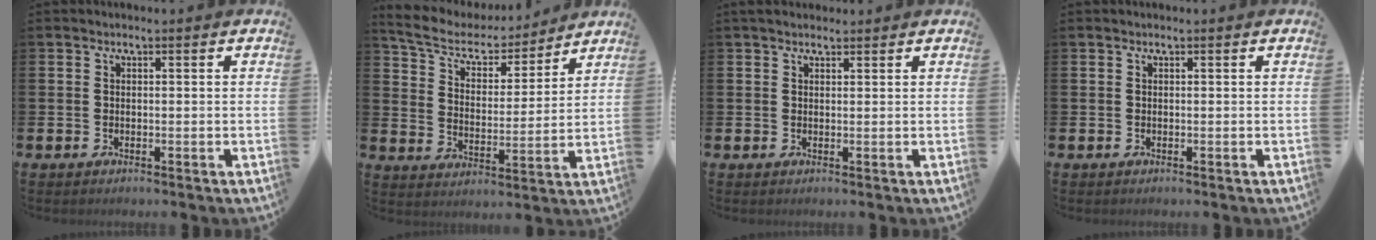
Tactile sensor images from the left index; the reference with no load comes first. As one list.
[{"total": 6.6, "force": [6.1, 2.2, 1.5], "torque": [-0.068, -0.046, 0.103]}, {"total": 1.6, "force": [1.4, 0.7, 0.3], "torque": [0.002, 0.004, 0.024]}, {"total": 0.0}]